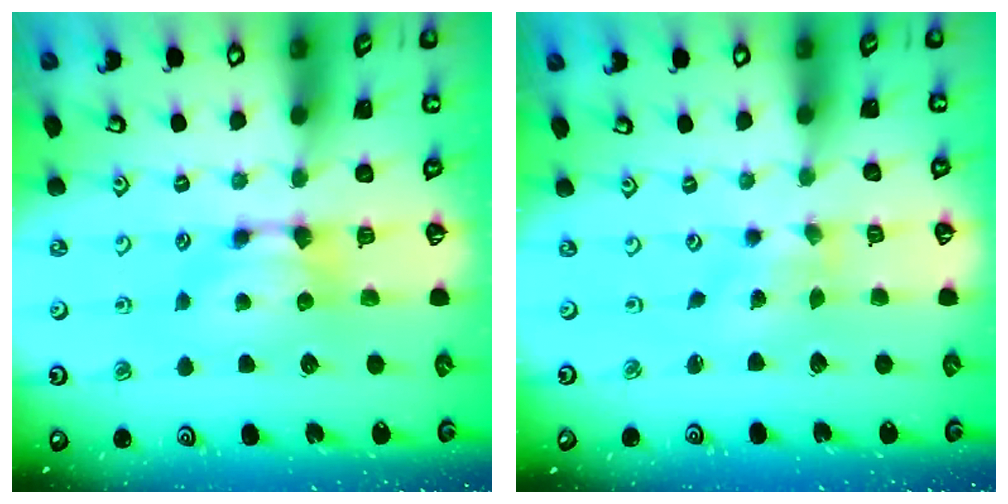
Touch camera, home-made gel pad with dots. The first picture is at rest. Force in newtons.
{"total": 2.9, "press": 2.8, "slide": 1.0}